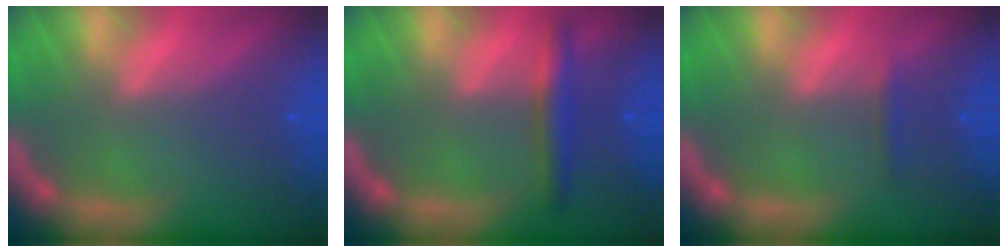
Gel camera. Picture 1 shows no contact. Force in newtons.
{"total": 3.0}
{"total": 0.9}